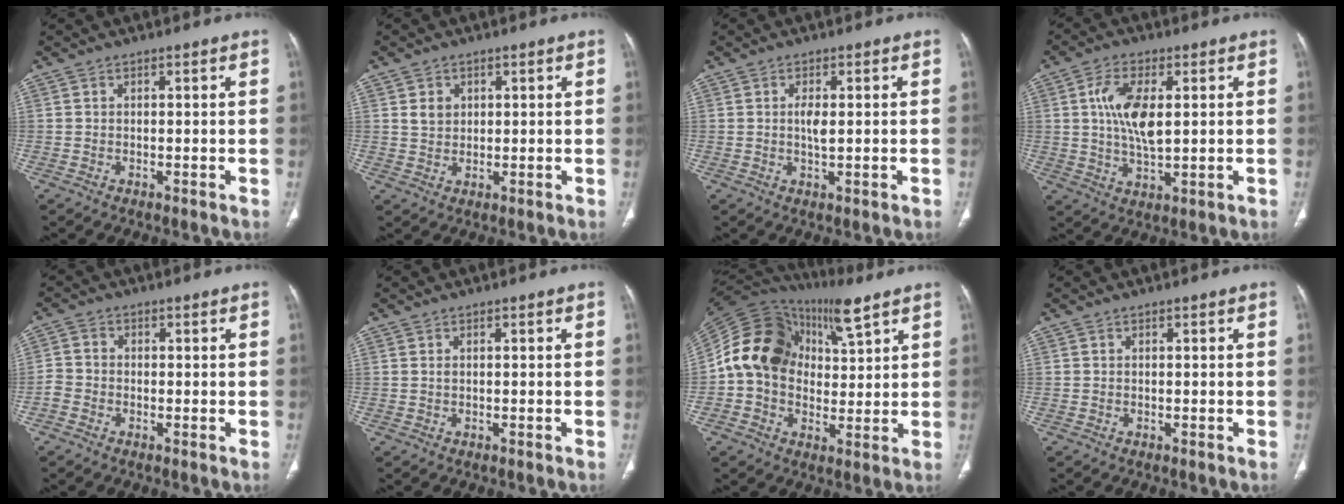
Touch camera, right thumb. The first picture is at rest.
{"total": 3.0, "force": [1.1, 2.5, 1.4], "torque": [-0.012, -0.007, 0.024]}
{"total": 2.8, "force": [0.2, 0.8, 2.7], "torque": [-0.052, -0.004, 0.003]}
{"total": 9.6, "force": [1.6, 4.2, 8.5], "torque": [-0.167, -0.010, 0.031]}
{"total": 3.0, "force": [-1.0, 2.5, 1.3], "torque": [-0.026, 0.012, -0.029]}
{"total": 0.5, "force": [0.2, 0.3, 0.4], "torque": [-0.010, 0.004, 0.004]}
{"total": 18.0, "force": [6.8, 10.8, 12.7], "torque": [-0.184, 0.014, 0.111]}
{"total": 0.0}